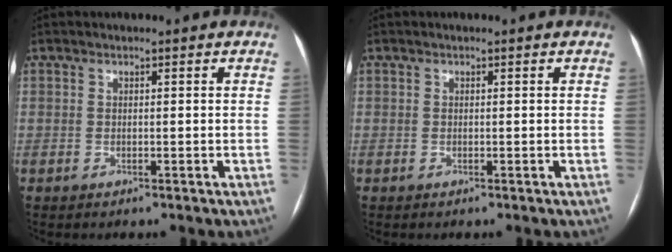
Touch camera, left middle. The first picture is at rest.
{"total": 0.0}